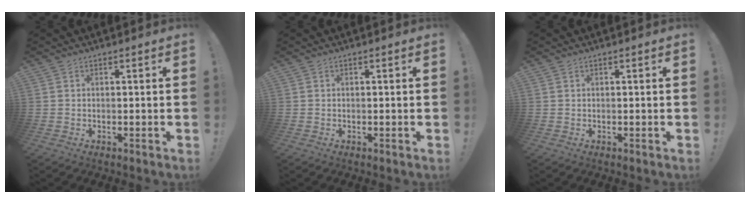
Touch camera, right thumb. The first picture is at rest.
{"total": 0.0}
{"total": 0.0}